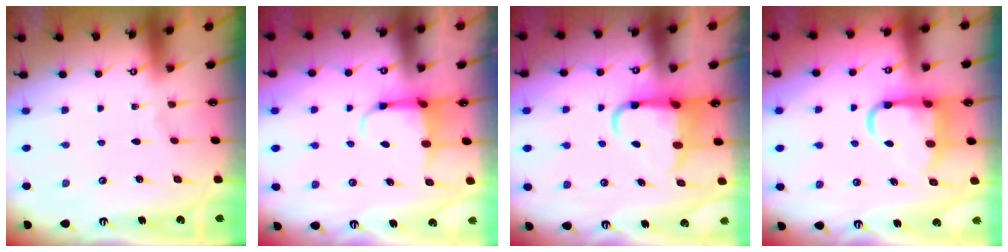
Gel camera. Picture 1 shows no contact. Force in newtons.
{"total": 4.5, "press": 4.4, "slide": 1.2}
{"total": 6.6, "press": 6.6, "slide": 1.1}
{"total": 9.6, "press": 9.5, "slide": 1.4}